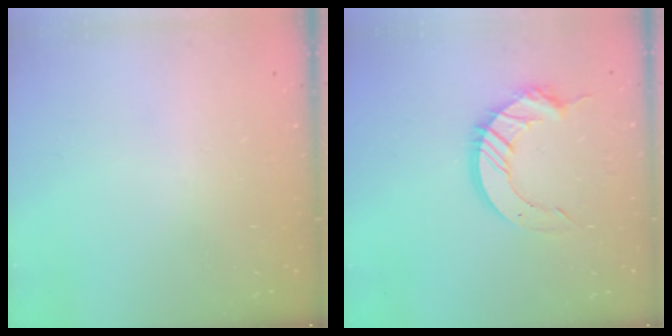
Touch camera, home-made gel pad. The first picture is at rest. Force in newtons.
{"total": 12.2, "press": 12.1, "slide": 1.1}